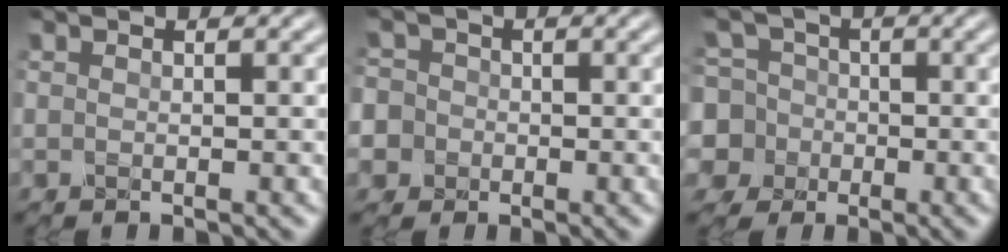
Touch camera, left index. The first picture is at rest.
{"total": 7.4, "force": [-2.1, 6.8, 1.9], "torque": [-0.053, 0.005, -0.079]}
{"total": 9.2, "force": [-1.4, 8.8, 2.4], "torque": [-0.075, 0.014, -0.063]}